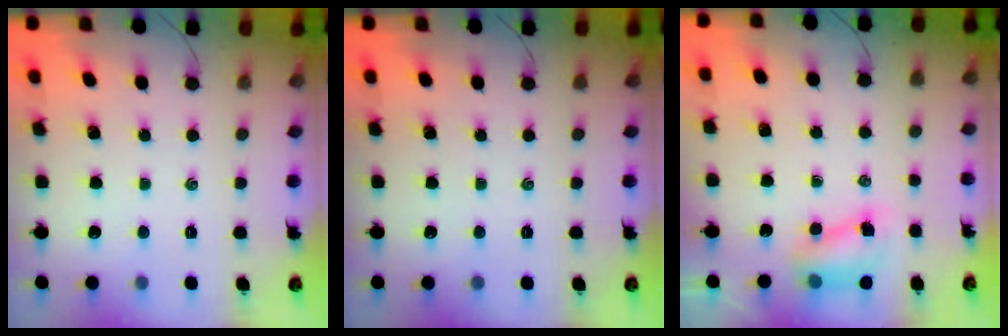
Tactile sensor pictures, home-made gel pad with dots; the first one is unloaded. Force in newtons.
{"total": 0.0}
{"total": 7.2, "press": 7.1, "slide": 1.1}